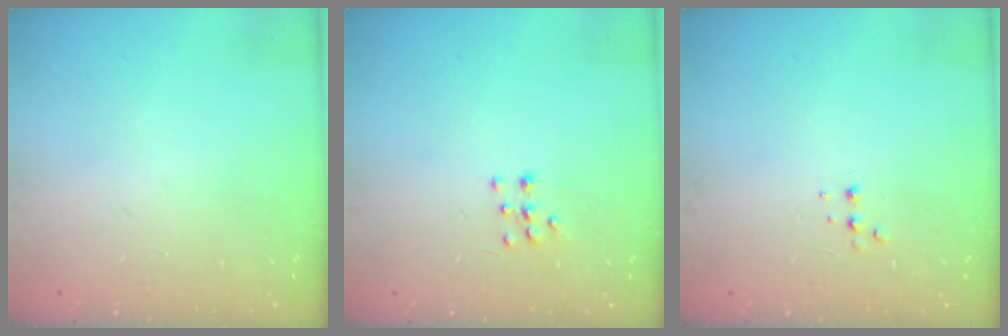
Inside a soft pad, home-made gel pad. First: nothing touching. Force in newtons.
{"total": 5.9, "press": 5.8, "slide": 1.1}
{"total": 4.2, "press": 4.1, "slide": 1.0}